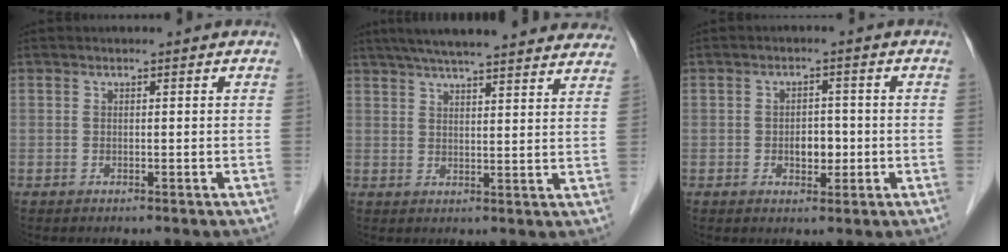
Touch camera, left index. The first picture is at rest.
{"total": 25.0, "force": [22.0, 3.0, 11.5], "torque": [-0.177, 0.014, 0.276]}
{"total": 3.3, "force": [-0.7, 2.0, 2.5], "torque": [-0.035, 0.004, -0.006]}